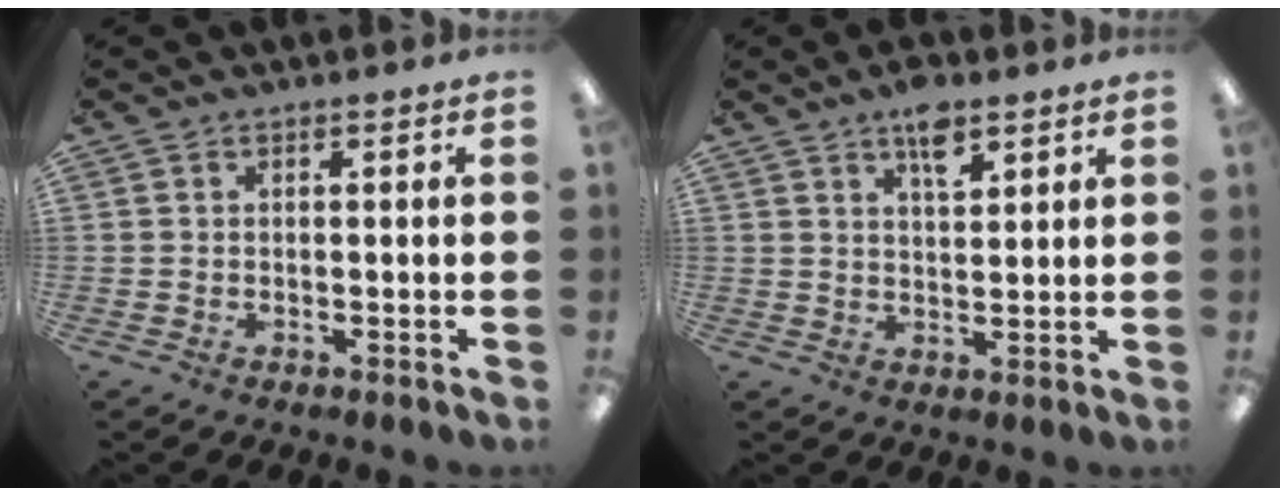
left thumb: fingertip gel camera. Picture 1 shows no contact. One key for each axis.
{"total": 6.6, "fx": 4.4, "fy": 2.8, "fz": 4.1, "tx": -0.057, "ty": -0.018, "tz": 0.073}